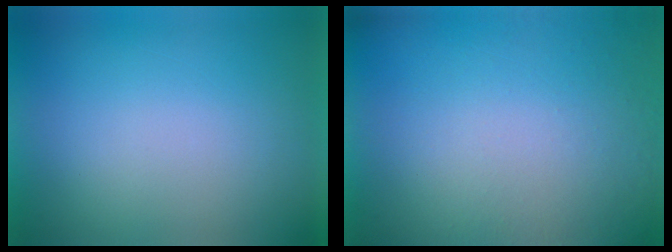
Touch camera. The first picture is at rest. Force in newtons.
{"total": 5.0}